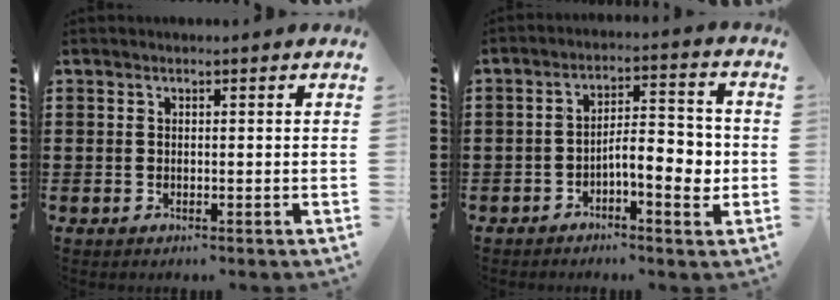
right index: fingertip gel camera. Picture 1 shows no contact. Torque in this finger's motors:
{"motor_torque": [0.32, -0.09, 0.30, 0.06]}